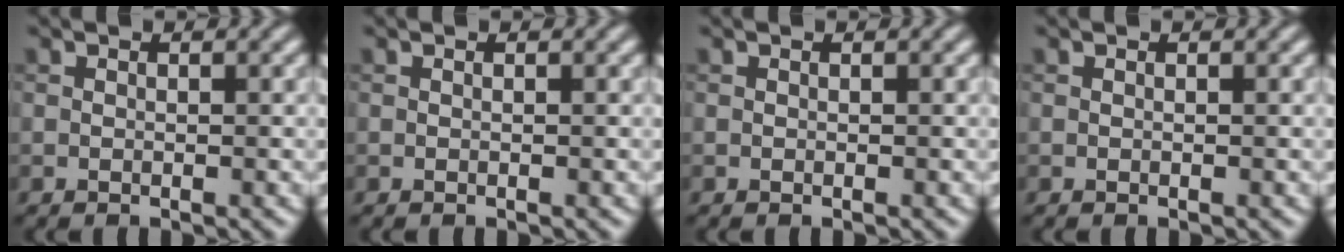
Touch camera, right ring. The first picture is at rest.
{"total": 0.0}
{"total": 0.0}
{"total": 0.0}